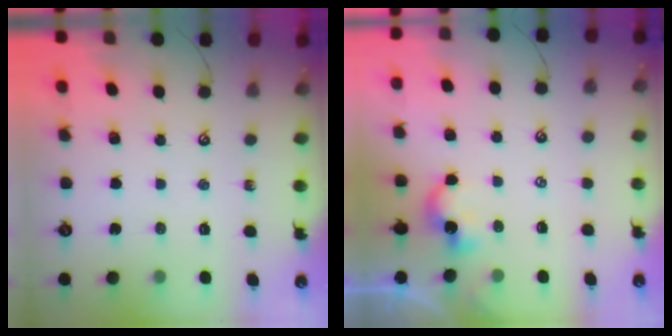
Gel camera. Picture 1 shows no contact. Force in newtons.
{"total": 2.1, "press": 2.1, "slide": 0.3}